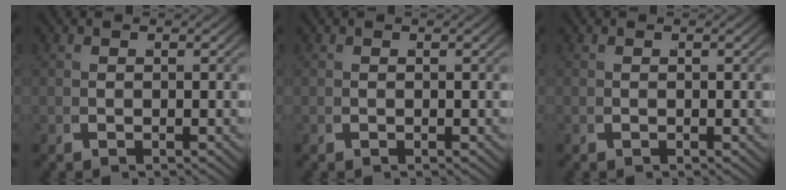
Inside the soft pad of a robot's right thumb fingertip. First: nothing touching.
{"total": 0.0}
{"total": 0.0}